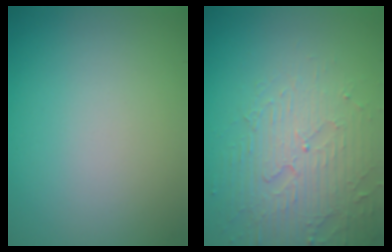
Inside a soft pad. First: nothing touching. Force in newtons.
{"total": 4.2, "press": 4.2, "slide": 0.6}